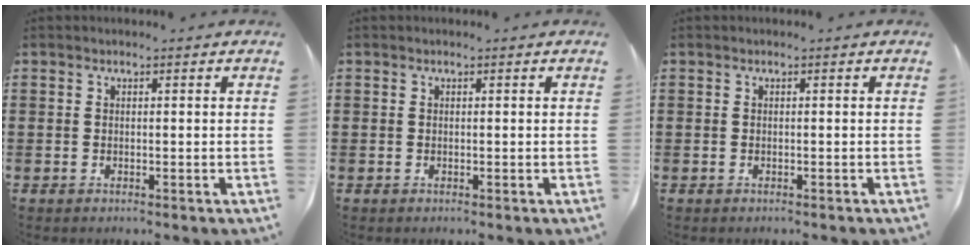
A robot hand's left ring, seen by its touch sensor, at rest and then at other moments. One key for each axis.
{"total": 0.0}
{"total": 0.0}